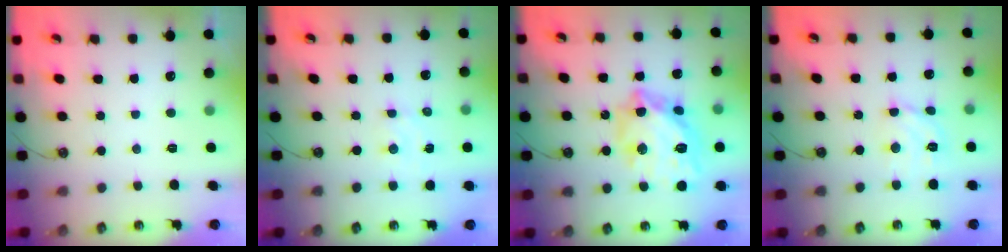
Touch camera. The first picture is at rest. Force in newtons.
{"total": 2.0, "press": 2.0, "slide": 0.4}
{"total": 19.8, "press": 19.7, "slide": 2.0}
{"total": 9.4, "press": 9.3, "slide": 1.2}